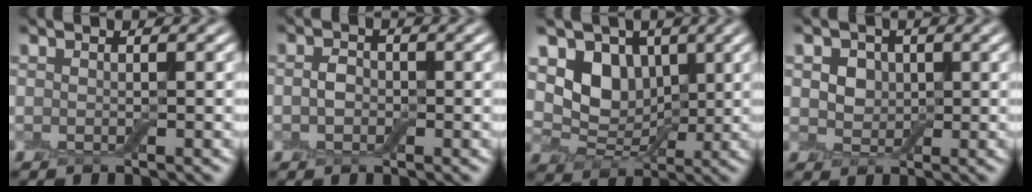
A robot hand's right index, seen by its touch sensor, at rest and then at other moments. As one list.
[{"total": 1.7, "force": [-0.2, 1.4, 1.0], "torque": [-0.019, 0.001, -0.012]}, {"total": 5.3, "force": [1.5, 4.1, 2.9], "torque": [-0.053, -0.008, 0.017]}, {"total": 4.1, "force": [1.6, 3.2, 2.1], "torque": [-0.039, 0.012, 0.011]}]